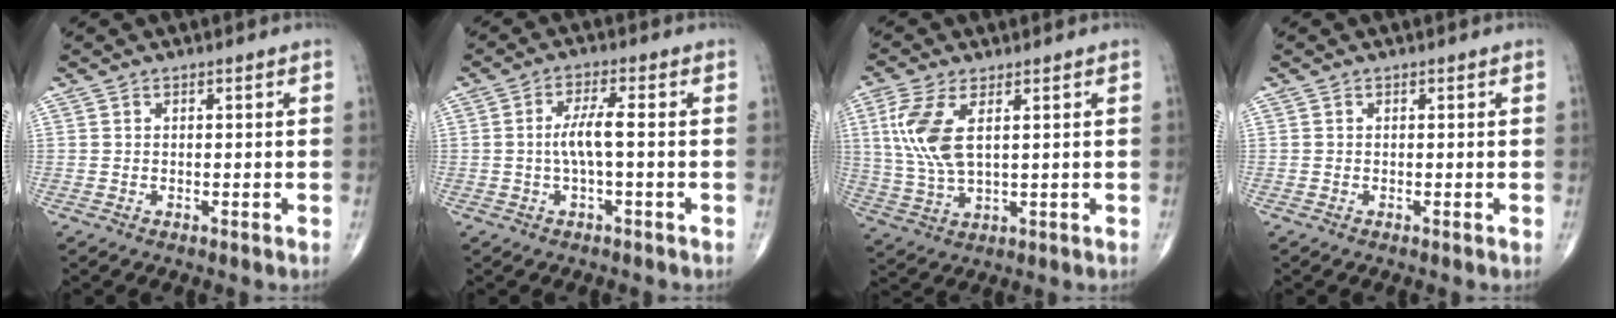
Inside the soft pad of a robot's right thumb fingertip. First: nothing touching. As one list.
[{"total": 4.6, "force": [-0.4, 0.7, 4.5], "torque": [-0.103, 0.011, -0.010]}, {"total": 9.9, "force": [2.6, 4.3, 8.5], "torque": [-0.199, -0.006, 0.058]}, {"total": 0.0}]